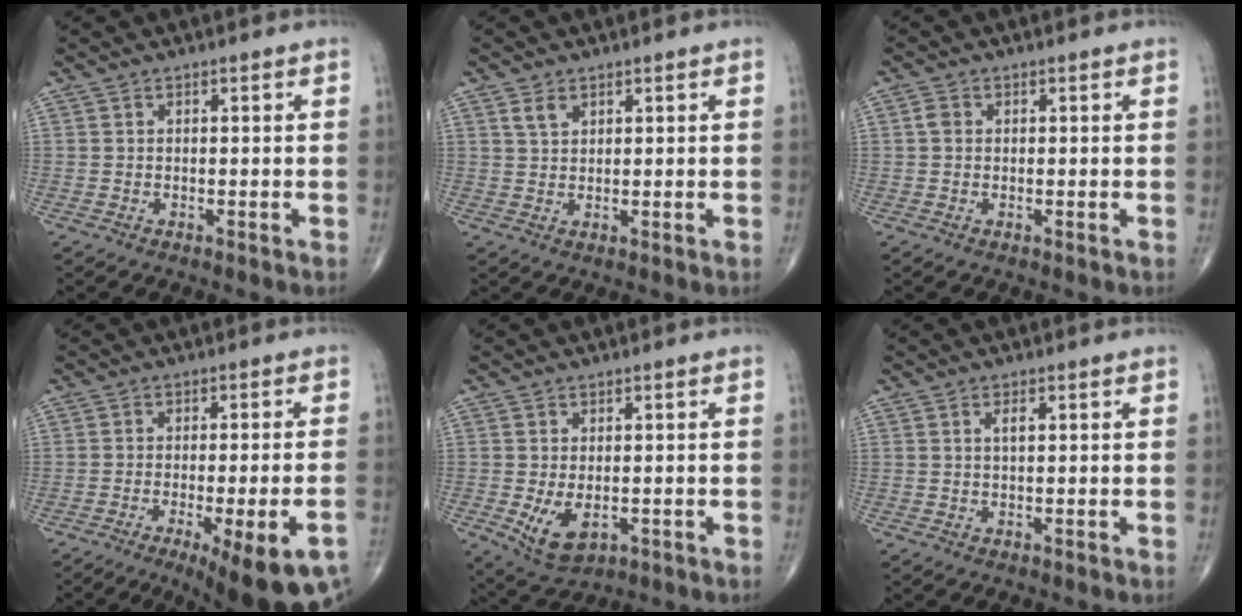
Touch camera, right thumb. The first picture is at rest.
{"total": 2.7, "force": [1.5, 1.6, 1.5], "torque": [-0.023, -0.005, 0.033]}
{"total": 1.7, "force": [0.2, 1.4, 0.9], "torque": [-0.017, 0.004, 0.002]}
{"total": 17.4, "force": [-9.2, 4.2, 14.1], "torque": [-0.154, 0.017, -0.123]}
{"total": 6.7, "force": [-1.4, 4.0, 5.2], "torque": [-0.085, -0.010, -0.010]}
{"total": 1.7, "force": [0.5, 0.7, 1.5], "torque": [-0.026, 0.001, 0.008]}